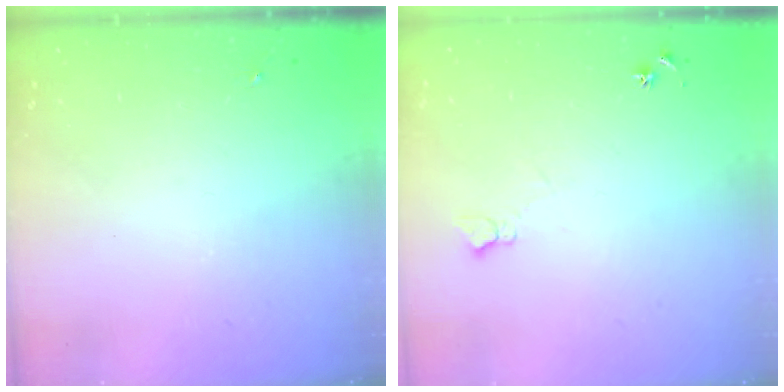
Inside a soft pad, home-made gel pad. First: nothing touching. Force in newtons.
{"total": 6.2, "press": 6.1, "slide": 0.8}